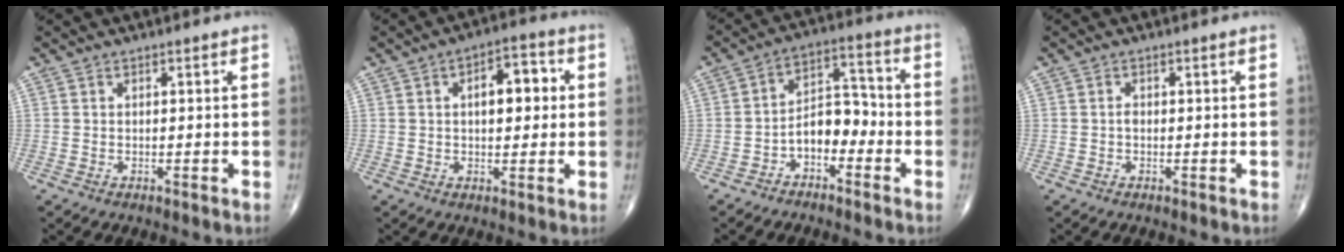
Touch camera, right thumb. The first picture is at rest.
{"total": 8.0, "force": [1.3, 4.2, 6.8], "torque": [-0.073, 0.014, 0.013]}
{"total": 7.8, "force": [-3.2, 4.7, 5.3], "torque": [-0.063, 0.047, -0.065]}
{"total": 0.7, "force": [-0.2, 0.4, 0.5], "torque": [-0.008, 0.001, -0.007]}